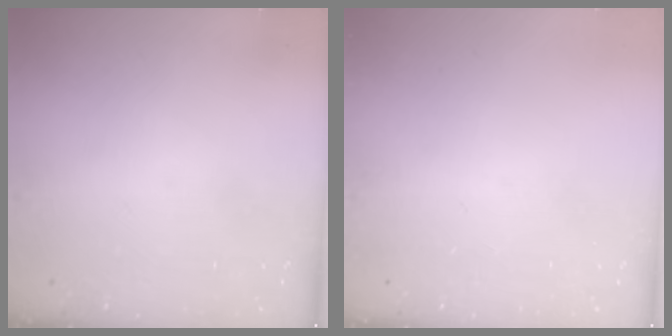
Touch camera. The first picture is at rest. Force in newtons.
{"total": 0.0}